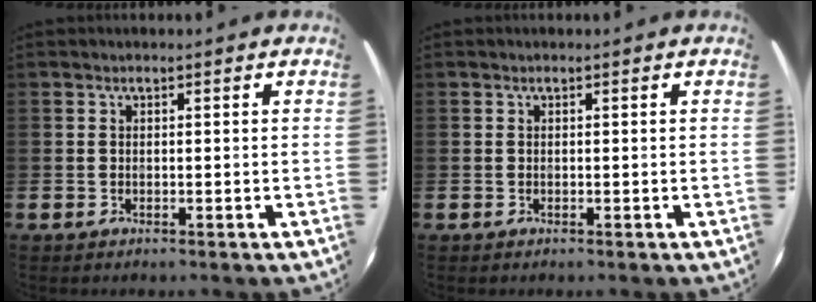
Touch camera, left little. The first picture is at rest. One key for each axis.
{"total": 0.0}